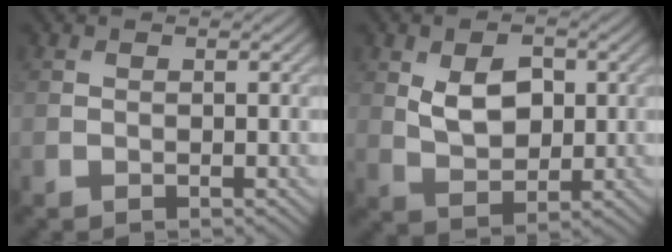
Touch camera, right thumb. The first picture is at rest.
{"total": 5.9, "force": [1.3, 3.7, 4.4], "torque": [-0.084, -0.003, 0.023]}